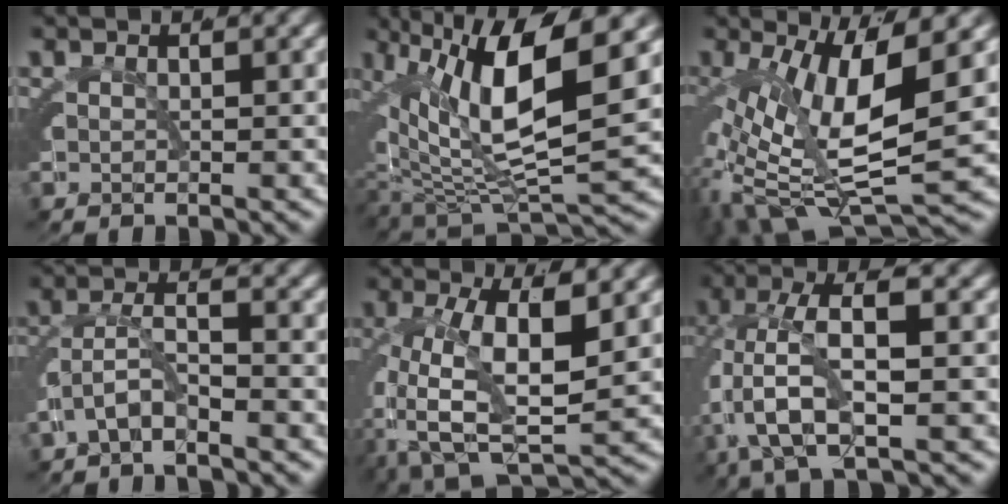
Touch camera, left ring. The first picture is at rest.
{"total": 12.9, "force": [1.3, 7.6, 10.4], "torque": [-0.182, -0.011, 0.024]}
{"total": 9.9, "force": [-2.7, 4.6, 8.4], "torque": [-0.150, -0.033, -0.029]}
{"total": 2.8, "force": [-1.8, 1.3, 1.7], "torque": [-0.037, -0.005, -0.033]}
{"total": 8.7, "force": [-2.4, 4.5, 7.0], "torque": [-0.130, -0.031, -0.022]}
{"total": 7.3, "force": [-0.8, 3.5, 6.3], "torque": [-0.149, -0.011, -0.008]}